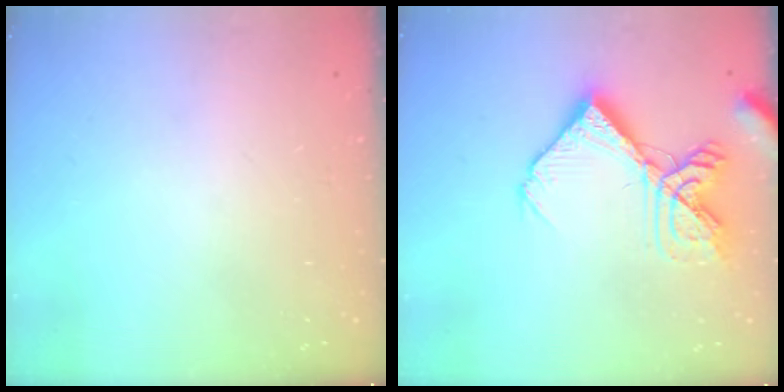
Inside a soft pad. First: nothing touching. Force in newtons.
{"total": 16.0, "press": 15.9, "slide": 2.2}